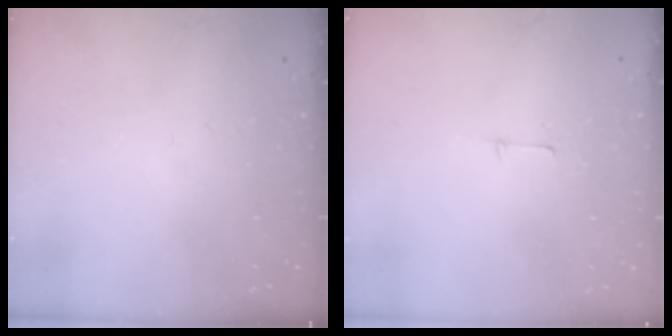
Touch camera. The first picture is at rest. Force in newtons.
{"total": 3.7, "press": 3.7, "slide": 0.3}